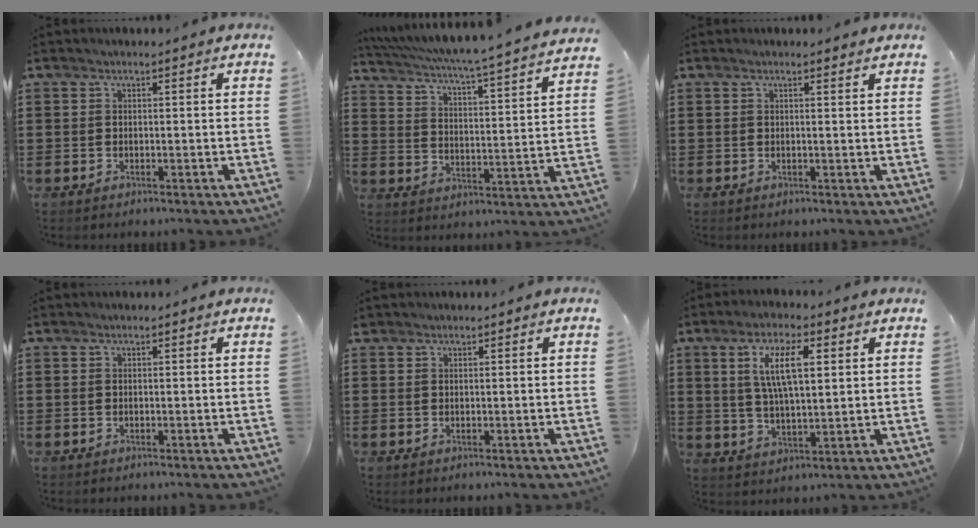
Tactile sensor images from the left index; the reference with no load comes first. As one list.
[{"total": 4.8, "force": [4.3, -1.0, 1.8], "torque": [-0.056, -0.046, 0.063]}, {"total": 1.0, "force": [0.9, -0.1, 0.5], "torque": [-0.011, 0.000, 0.016]}, {"total": 0.0}, {"total": 0.6, "force": [0.4, 0.4, -0.1], "torque": [-0.002, 0.003, 0.008]}, {"total": 8.5, "force": [3.1, 3.0, 7.4], "torque": [-0.145, 0.010, 0.049]}]